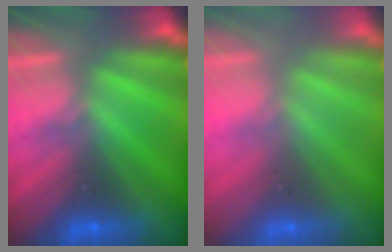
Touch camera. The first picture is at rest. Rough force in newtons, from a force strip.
{"total": 2.4}